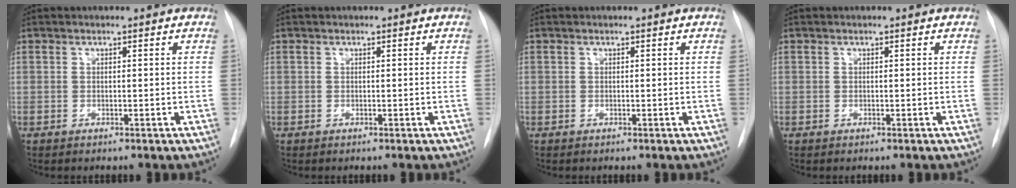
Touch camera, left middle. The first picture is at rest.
{"total": 0.0}
{"total": 0.0}
{"total": 0.0}